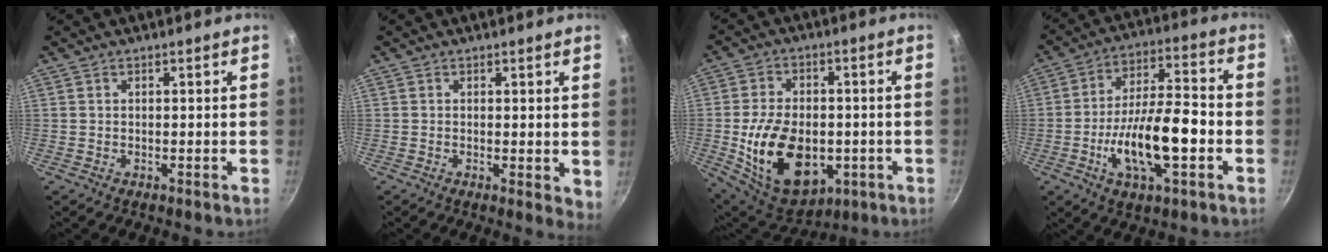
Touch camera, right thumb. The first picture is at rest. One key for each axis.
{"total": 3.2, "fx": 0.2, "fy": 1.2, "fz": 2.9, "tx": -0.034, "ty": -0.010, "tz": 0.003}
{"total": 19.2, "fx": -3.7, "fy": 12.4, "fz": 14.2, "tx": -0.229, "ty": 0.004, "tz": -0.041}
{"total": 16.4, "fx": -4.4, "fy": 6.4, "fz": 14.5, "tx": -0.237, "ty": 0.035, "tz": -0.076}